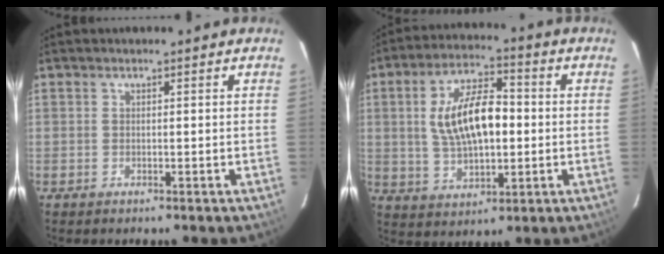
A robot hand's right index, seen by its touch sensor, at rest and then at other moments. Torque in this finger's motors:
{"motor_torque": [1.08, 0.53, 0.92, 0.21]}